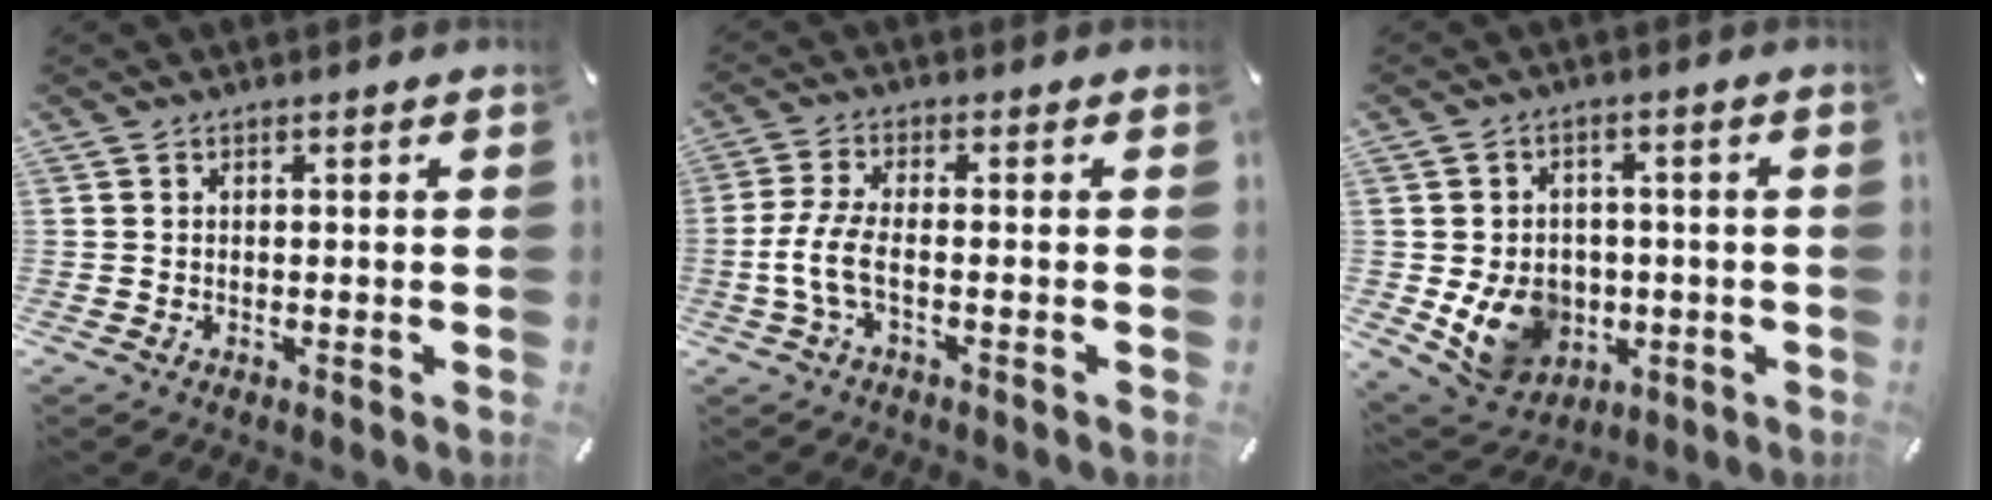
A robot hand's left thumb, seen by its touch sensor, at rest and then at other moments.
{"total": 6.5, "force": [-1.7, 1.9, 6.0], "torque": [-0.136, -0.012, -0.033]}
{"total": 12.1, "force": [-2.6, 10.2, 5.8], "torque": [-0.132, 0.010, -0.038]}